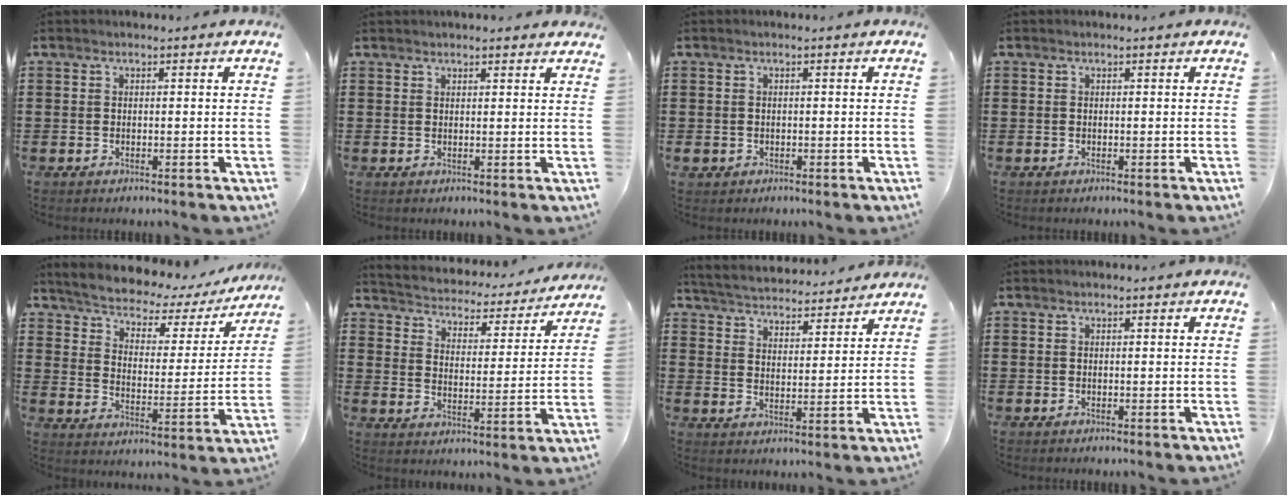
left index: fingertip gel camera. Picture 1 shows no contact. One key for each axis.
{"total": 1.4, "fx": 1.3, "fy": 0.2, "fz": 0.2, "tx": -0.006, "ty": 0.003, "tz": 0.026}
{"total": 0.9, "fx": -0.4, "fy": 0.8, "fz": 0.1, "tx": -0.007, "ty": 0.004, "tz": -0.011}
{"total": 0.0}
{"total": 4.1, "fx": 3.9, "fy": 0.8, "fz": 1.1, "tx": -0.046, "ty": -0.031, "tz": 0.057}
{"total": 3.1, "fx": 3.1, "fy": 0.3, "fz": -0.2, "tx": -0.020, "ty": -0.034, "tz": 0.043}
{"total": 3.9, "fx": 3.9, "fy": 0.1, "fz": 0.0, "tx": -0.023, "ty": -0.029, "tz": 0.063}
{"total": 0.0}